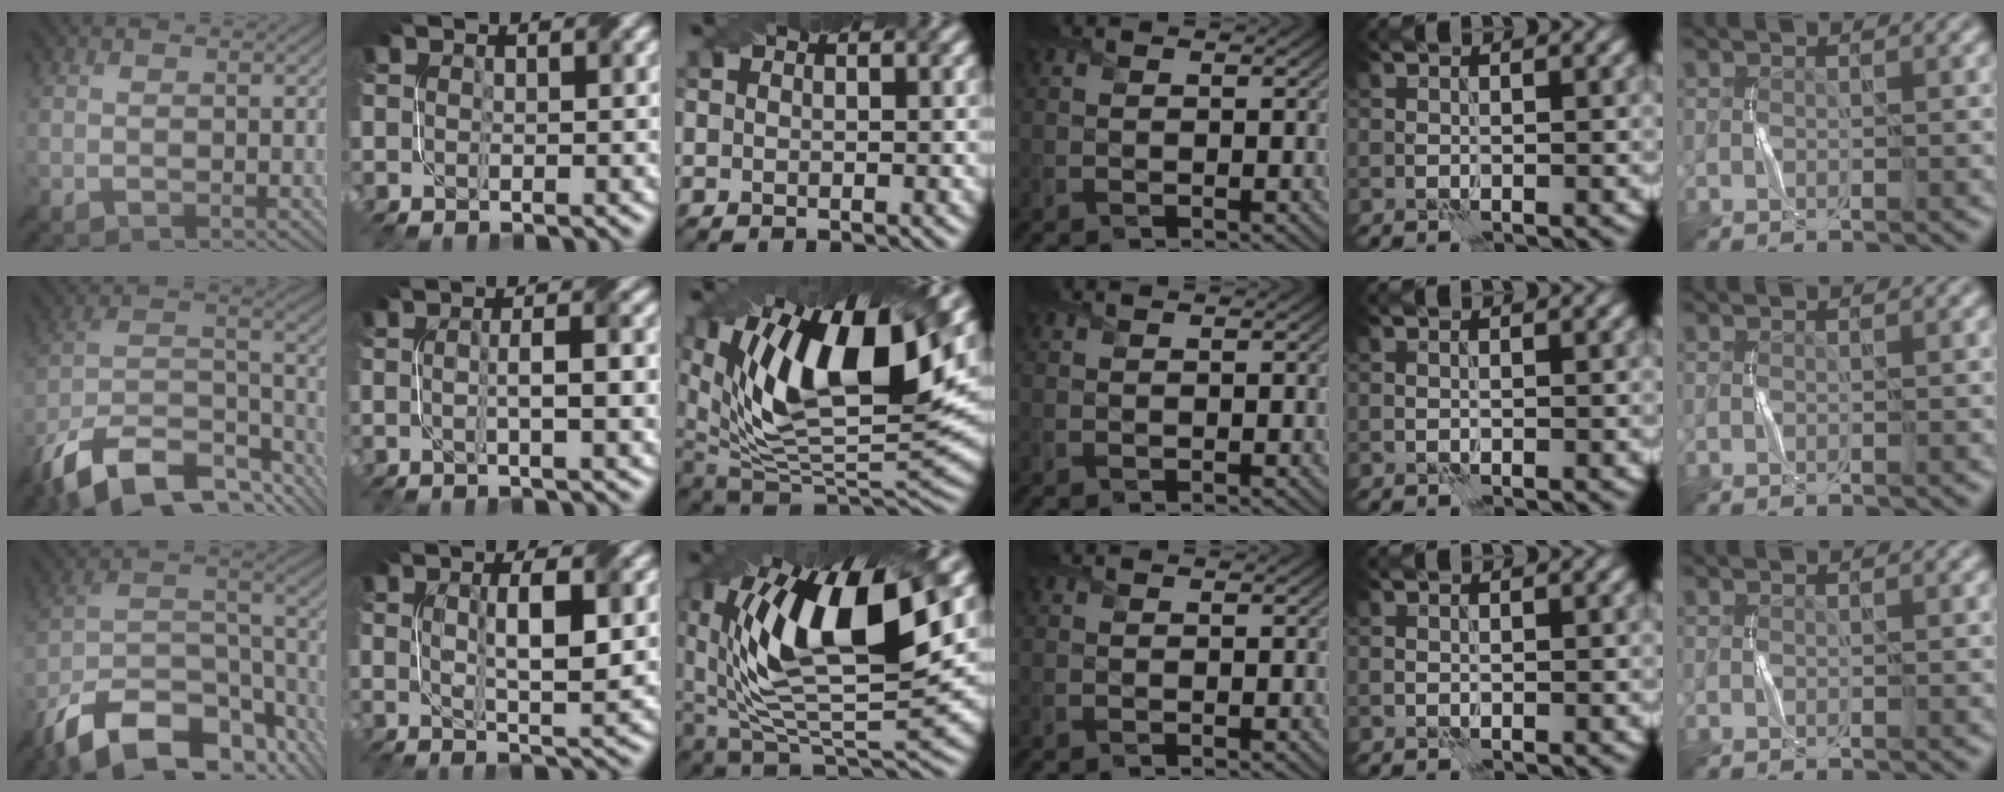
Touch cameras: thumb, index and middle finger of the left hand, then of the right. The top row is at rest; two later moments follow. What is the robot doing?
{"motion": "twist", "object": "screw"}